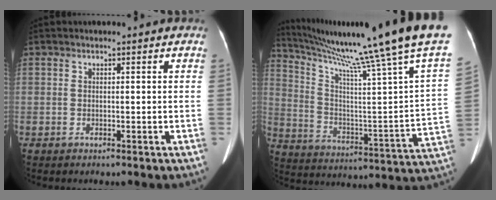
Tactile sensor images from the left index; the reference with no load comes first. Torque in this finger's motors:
{"motor_torque": [-0.71, -1.43, 0.03, 0.07]}